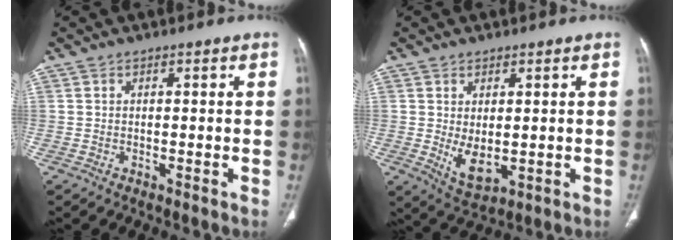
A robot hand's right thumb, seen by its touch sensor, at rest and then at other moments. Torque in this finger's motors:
{"motor_torque": [-0.51, 0.56, 0.63, 0.19, 0.12]}